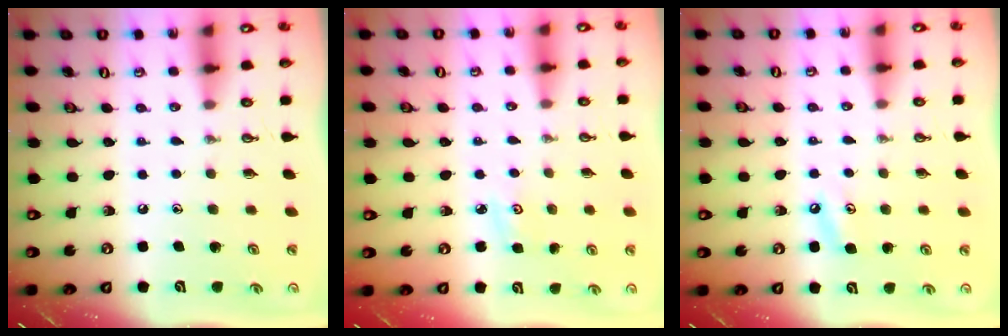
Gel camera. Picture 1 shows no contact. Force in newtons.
{"total": 3.2, "press": 3.1, "slide": 0.4}
{"total": 4.4, "press": 4.4, "slide": 0.7}